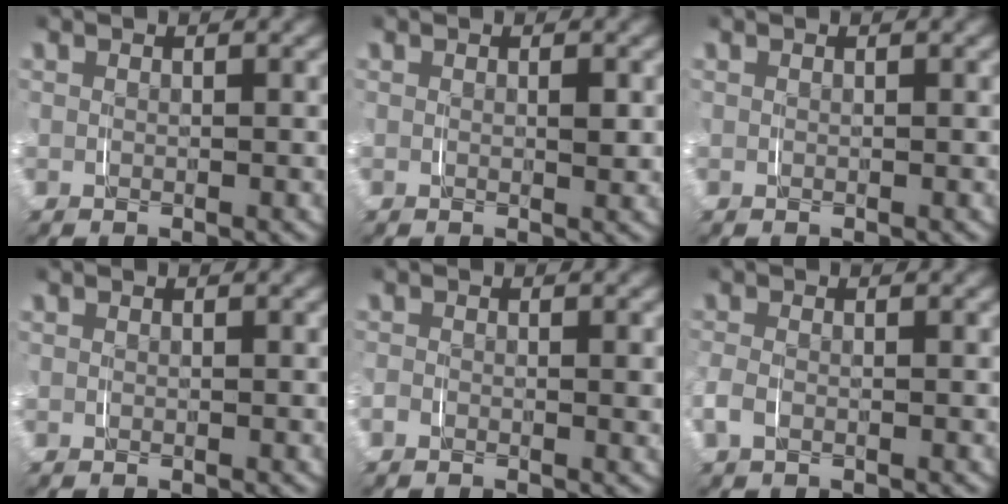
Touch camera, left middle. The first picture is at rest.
{"total": 0.9, "force": [0.3, 0.2, 0.8], "torque": [-0.012, -0.003, 0.004]}
{"total": 0.0}
{"total": 0.0}
{"total": 0.8, "force": [-0.3, 0.3, 0.7], "torque": [-0.011, -0.001, -0.010]}
{"total": 1.7, "force": [-0.6, 1.1, 1.1], "torque": [-0.036, -0.002, -0.011]}